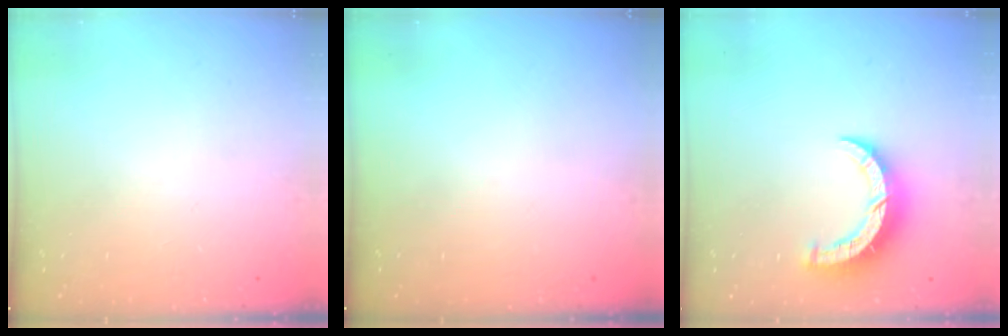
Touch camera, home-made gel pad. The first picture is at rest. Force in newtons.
{"total": 0.0}
{"total": 7.9, "press": 7.8, "slide": 0.6}